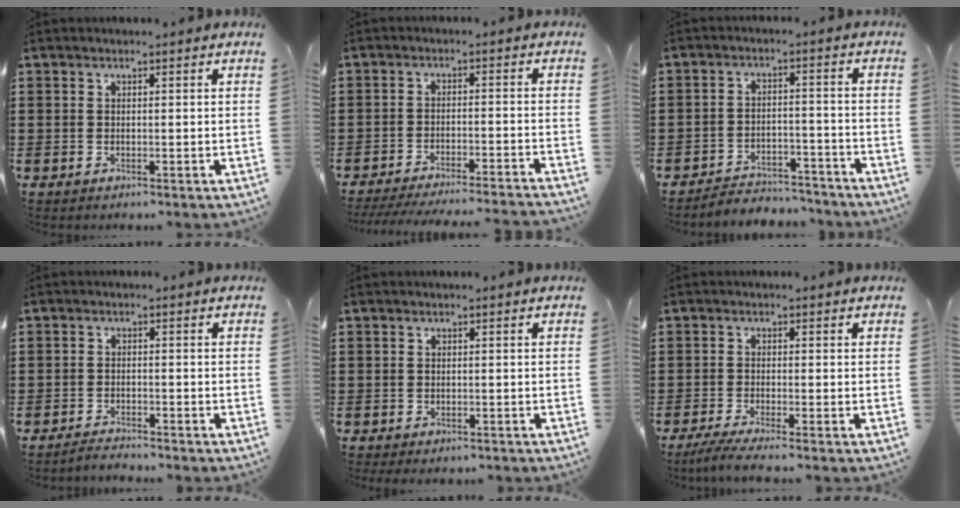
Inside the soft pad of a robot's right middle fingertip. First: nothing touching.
{"total": 4.1, "force": [-3.9, -0.4, 1.2], "torque": [-0.019, -0.008, -0.076]}
{"total": 4.2, "force": [-4.1, 0.7, 0.1], "torque": [-0.007, 0.005, -0.088]}
{"total": 2.1, "force": [-2.1, 0.1, -0.1], "torque": [-0.006, 0.000, -0.044]}
{"total": 0.8, "force": [-0.6, 0.5, 0.1], "torque": [-0.004, -0.001, -0.013]}
{"total": 2.4, "force": [-1.9, -0.2, 1.5], "torque": [-0.041, -0.011, -0.039]}